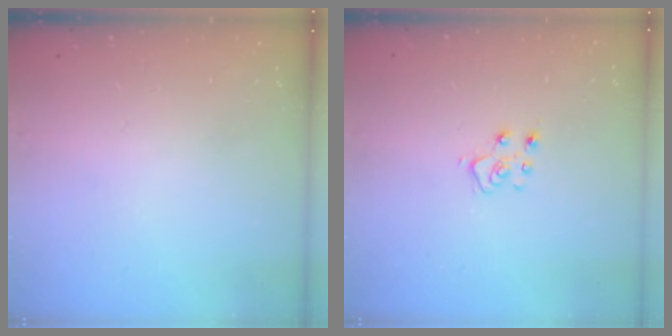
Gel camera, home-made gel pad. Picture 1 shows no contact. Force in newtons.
{"total": 5.7, "press": 5.7, "slide": 0.5}